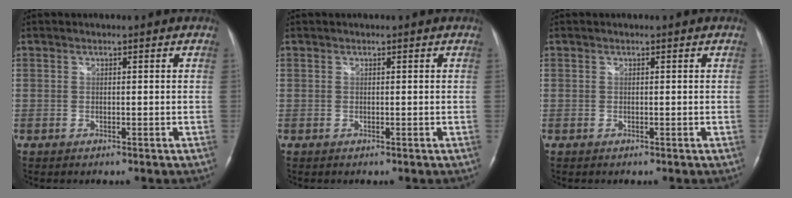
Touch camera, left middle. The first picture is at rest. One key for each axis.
{"total": 0.0}
{"total": 0.0}